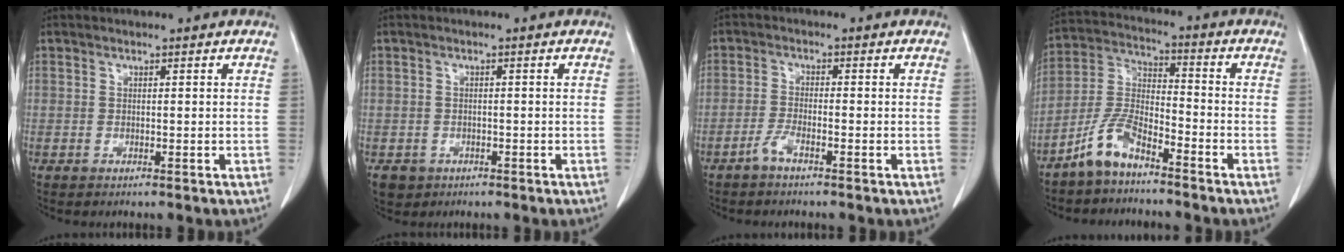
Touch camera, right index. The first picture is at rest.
{"total": 3.3, "force": [-1.6, 2.8, 0.3], "torque": [-0.005, 0.005, -0.023]}
{"total": 2.4, "force": [-1.9, 0.1, 1.6], "torque": [-0.035, 0.000, -0.040]}
{"total": 8.2, "force": [-6.3, 2.3, 4.7], "torque": [-0.112, 0.003, -0.130]}